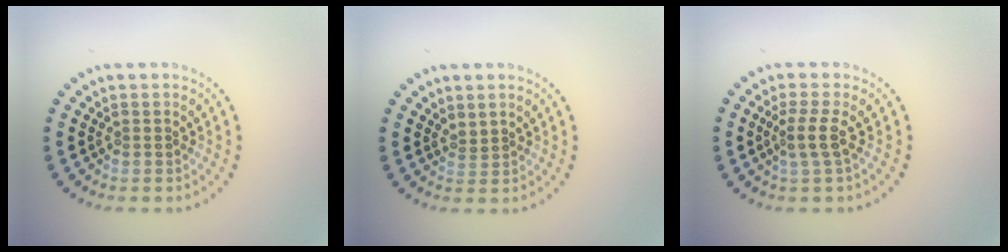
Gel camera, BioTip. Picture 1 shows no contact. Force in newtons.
{"total": 0.5, "press": 0.2, "slide": 0.5}
{"total": 2.2, "press": 1.6, "slide": 1.5}